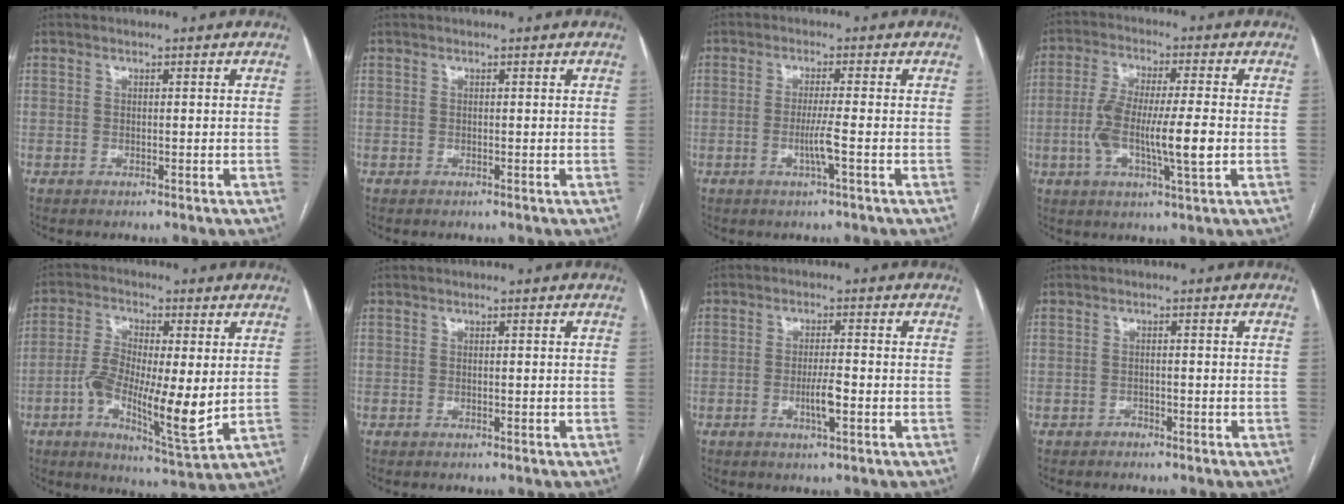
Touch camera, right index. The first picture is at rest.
{"total": 0.0}
{"total": 3.4, "force": [-1.0, -0.6, 3.2], "torque": [-0.062, -0.005, -0.021]}
{"total": 10.9, "force": [-1.7, 1.3, 10.7], "torque": [-0.205, 0.003, -0.033]}
{"total": 12.6, "force": [-1.3, 3.0, 12.1], "torque": [-0.222, -0.011, -0.023]}
{"total": 0.0}
{"total": 3.7, "force": [-1.2, 0.4, 3.5], "torque": [-0.066, -0.003, -0.020]}
{"total": 0.8, "force": [-0.7, 0.5, 0.0], "torque": [0.002, 0.002, -0.015]}